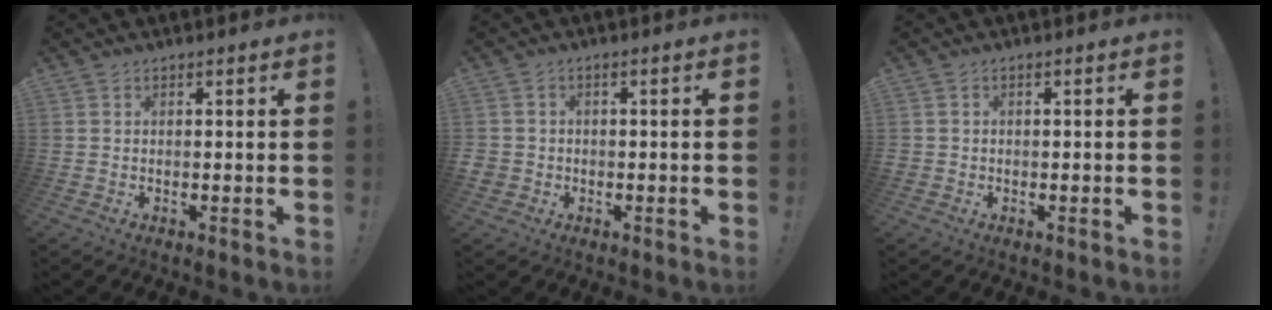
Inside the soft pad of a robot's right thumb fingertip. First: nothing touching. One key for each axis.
{"total": 2.7, "fx": -0.8, "fy": 2.4, "fz": 0.9, "tx": -0.022, "ty": 0.003, "tz": -0.014}
{"total": 1.1, "fx": -0.5, "fy": 1.0, "fz": 0.2, "tx": -0.003, "ty": 0.005, "tz": -0.010}